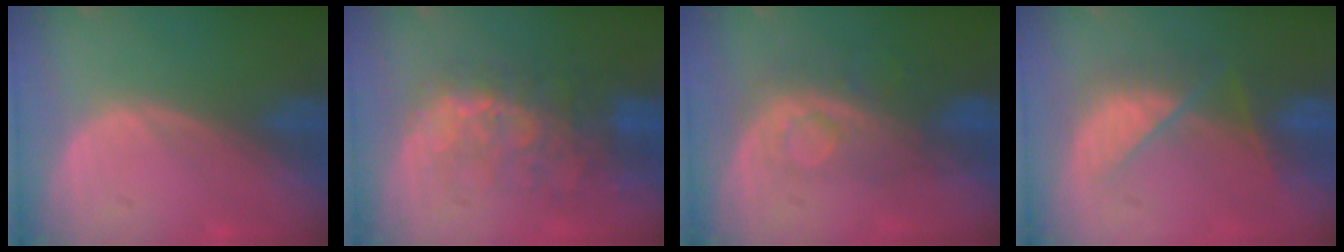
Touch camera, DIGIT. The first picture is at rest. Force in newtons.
{"total": 9.9, "press": 8.5, "slide": 5.1}
{"total": 8.4, "press": 7.1, "slide": 4.5}
{"total": 7.2, "press": 7.0, "slide": 1.6}